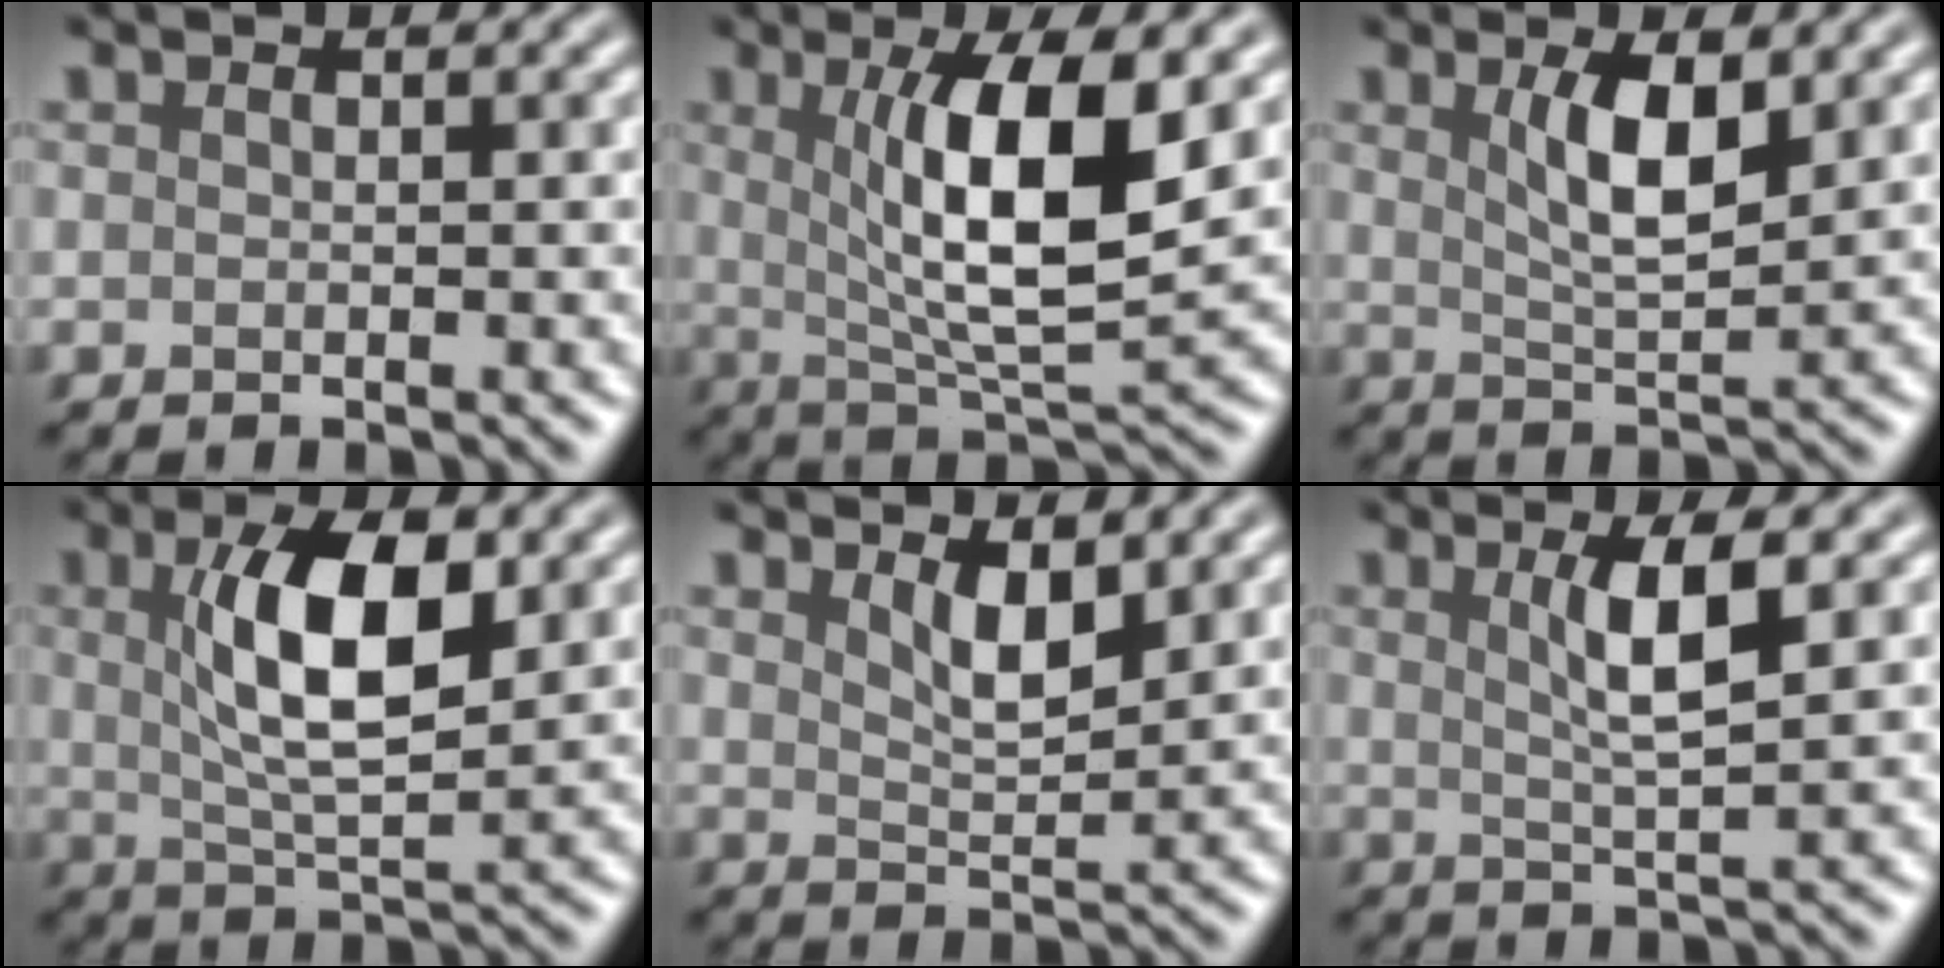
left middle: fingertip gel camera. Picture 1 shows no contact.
{"total": 9.1, "force": [1.9, 2.5, 8.5], "torque": [-0.135, -0.012, 0.038]}
{"total": 4.4, "force": [1.6, 1.4, 3.8], "torque": [-0.074, -0.003, 0.030]}
{"total": 7.4, "force": [1.8, 2.7, 6.6], "torque": [-0.119, 0.005, 0.033]}
{"total": 2.9, "force": [1.7, 0.9, 2.2], "torque": [-0.040, -0.008, 0.033]}
{"total": 3.8, "force": [1.2, 0.7, 3.6], "torque": [-0.061, 0.000, 0.021]}